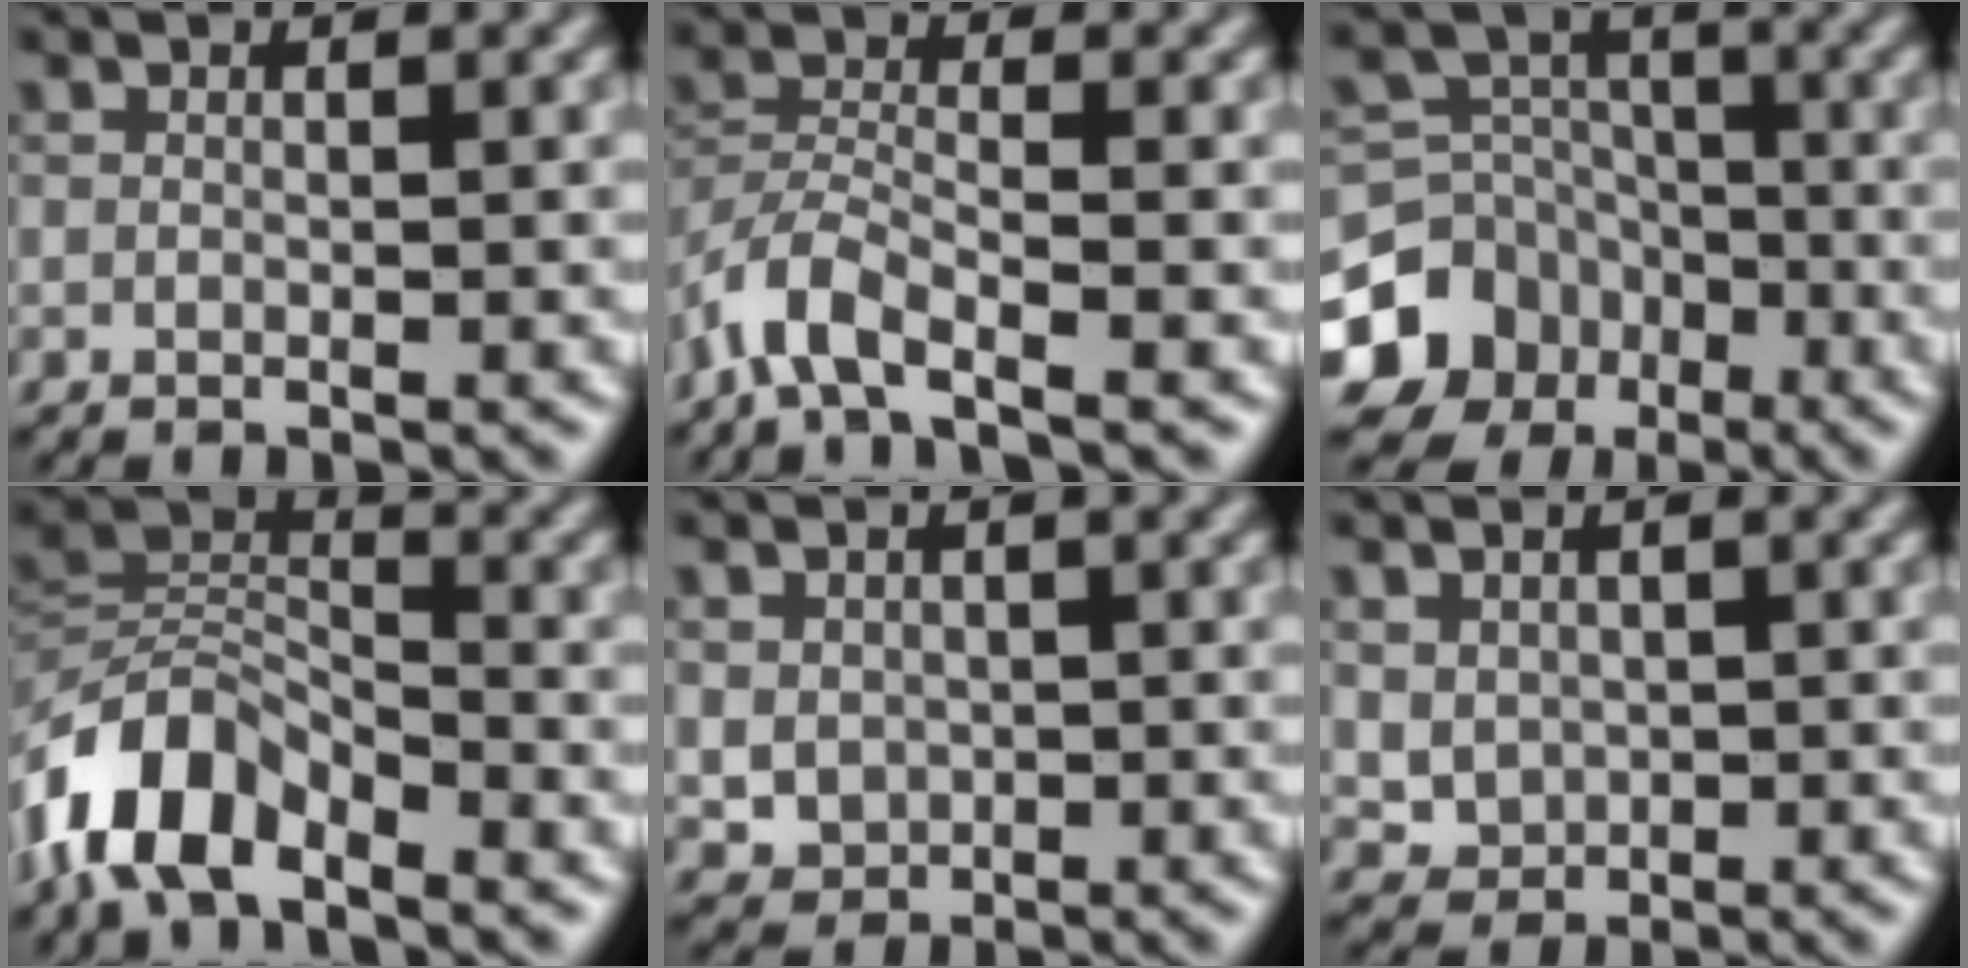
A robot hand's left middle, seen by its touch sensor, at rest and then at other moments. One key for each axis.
{"total": 4.2, "fx": -3.1, "fy": 1.1, "fz": 2.6, "tx": -0.052, "ty": 0.000, "tz": -0.073}
{"total": 13.2, "fx": -7.1, "fy": 10.9, "fz": 2.7, "tx": -0.070, "ty": -0.047, "tz": -0.136}
{"total": 6.7, "fx": -4.6, "fy": 3.2, "fz": 3.8, "tx": -0.066, "ty": 0.005, "tz": -0.098}
{"total": 2.1, "fx": 0.2, "fy": 1.9, "fz": 1.0, "tx": -0.023, "ty": -0.003, "tz": 0.007}
{"total": 2.1, "fx": 0.4, "fy": 1.8, "fz": 0.9, "tx": -0.022, "ty": -0.004, "tz": 0.013}